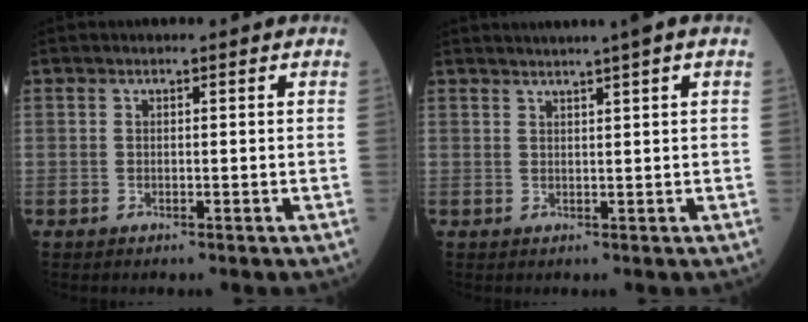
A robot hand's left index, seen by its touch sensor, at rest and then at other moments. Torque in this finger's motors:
{"motor_torque": [-0.45, 0.46, -0.60, 0.00]}